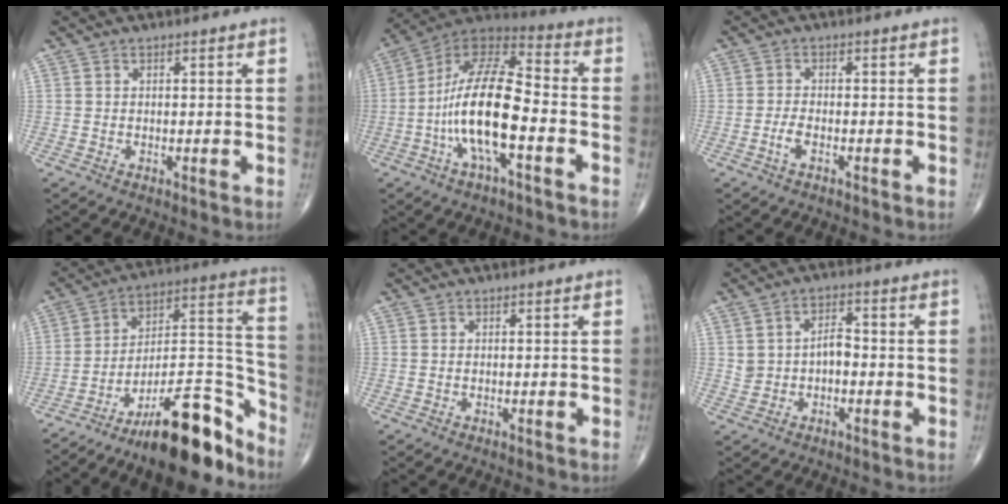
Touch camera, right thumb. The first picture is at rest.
{"total": 17.5, "force": [-4.5, 6.3, 15.7], "torque": [-0.295, 0.048, -0.087]}
{"total": 2.3, "force": [-1.2, 0.9, 1.8], "torque": [-0.041, 0.010, -0.025]}
{"total": 20.8, "force": [-14.9, 6.4, 13.0], "torque": [-0.153, 0.125, -0.241]}
{"total": 0.0}
{"total": 5.1, "force": [-0.4, 3.5, 3.7], "torque": [-0.055, 0.022, -0.006]}